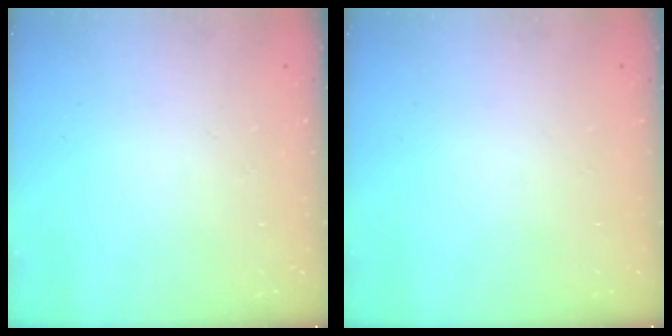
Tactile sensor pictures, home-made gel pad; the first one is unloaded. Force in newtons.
{"total": 0.0}